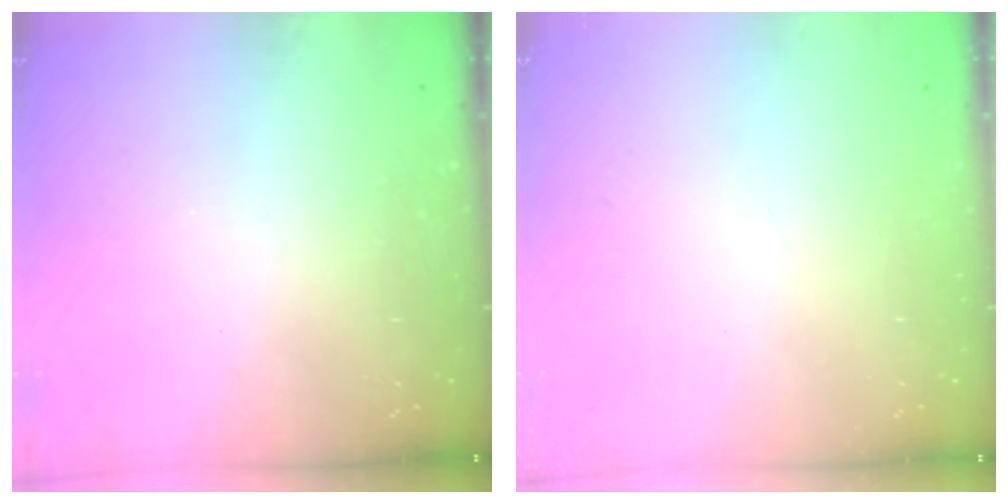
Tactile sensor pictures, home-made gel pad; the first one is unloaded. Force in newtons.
{"total": 0.0}